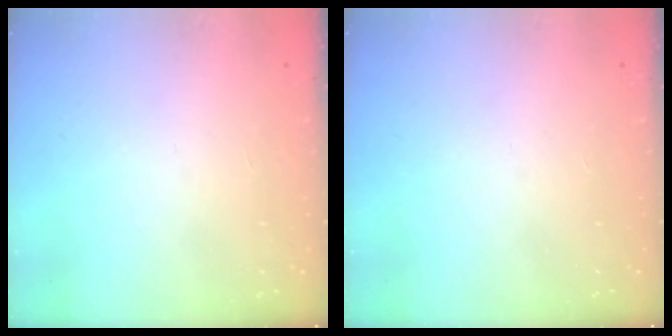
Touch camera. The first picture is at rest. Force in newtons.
{"total": 0.0}